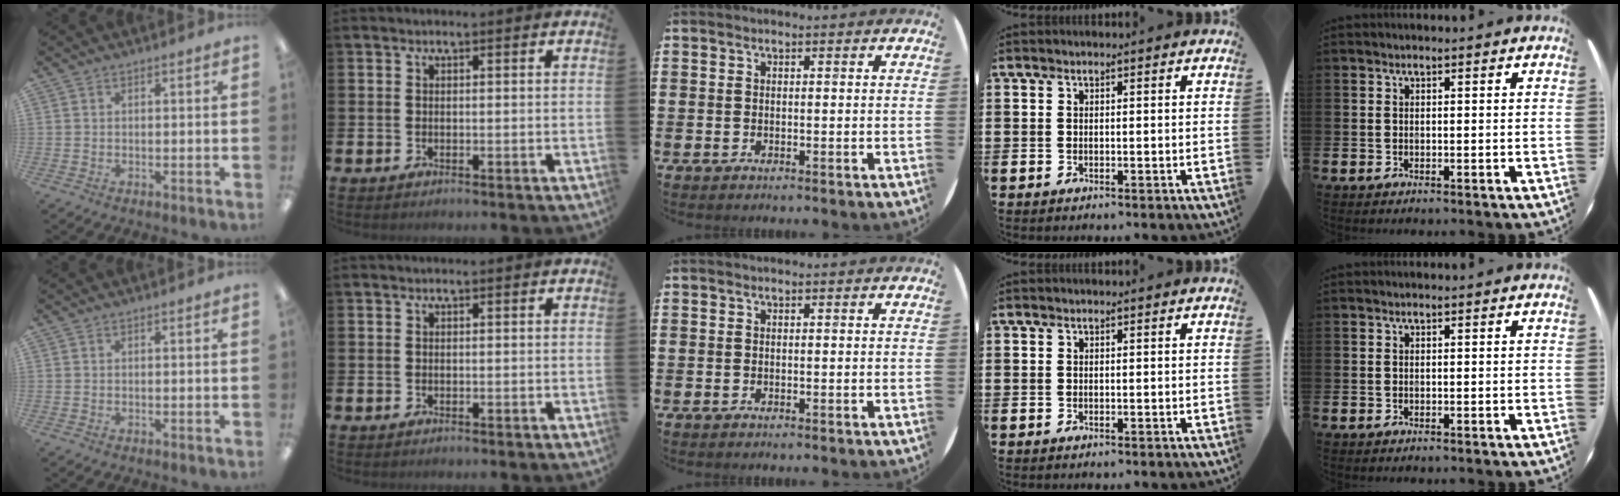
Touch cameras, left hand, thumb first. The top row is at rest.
{}